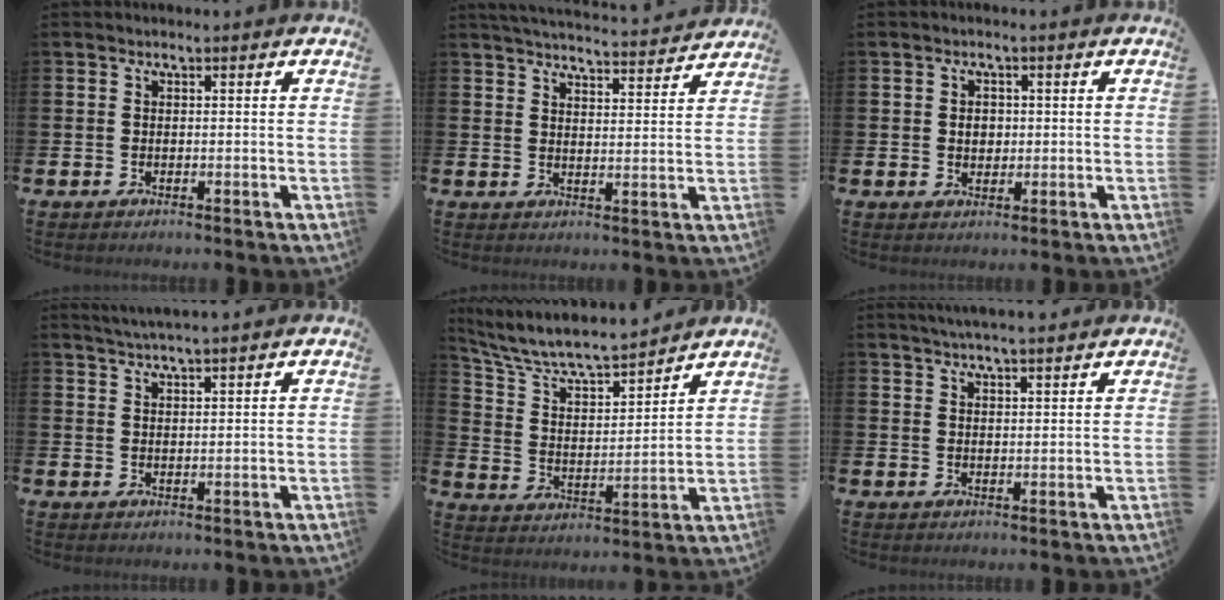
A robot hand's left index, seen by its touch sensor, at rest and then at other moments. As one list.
[{"total": 4.9, "force": [4.8, 0.1, 0.4], "torque": [-0.015, -0.037, 0.083]}, {"total": 2.1, "force": [0.2, 1.7, 1.2], "torque": [-0.007, 0.003, -0.002]}, {"total": 2.8, "force": [2.7, -0.3, 0.6], "torque": [-0.011, -0.009, 0.048]}, {"total": 7.8, "force": [7.4, 1.3, 2.2], "torque": [-0.079, -0.057, 0.126]}, {"total": 3.7, "force": [3.6, -0.1, 0.9], "torque": [-0.012, -0.015, 0.062]}]